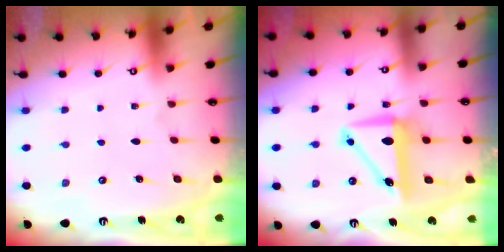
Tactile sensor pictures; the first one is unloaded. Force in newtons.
{"total": 9.1, "press": 9.0, "slide": 1.6}